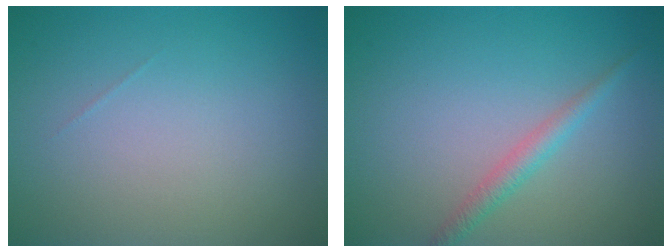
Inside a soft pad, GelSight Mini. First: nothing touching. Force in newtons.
{"total": 1.7, "press": 1.7, "slide": 0.0}